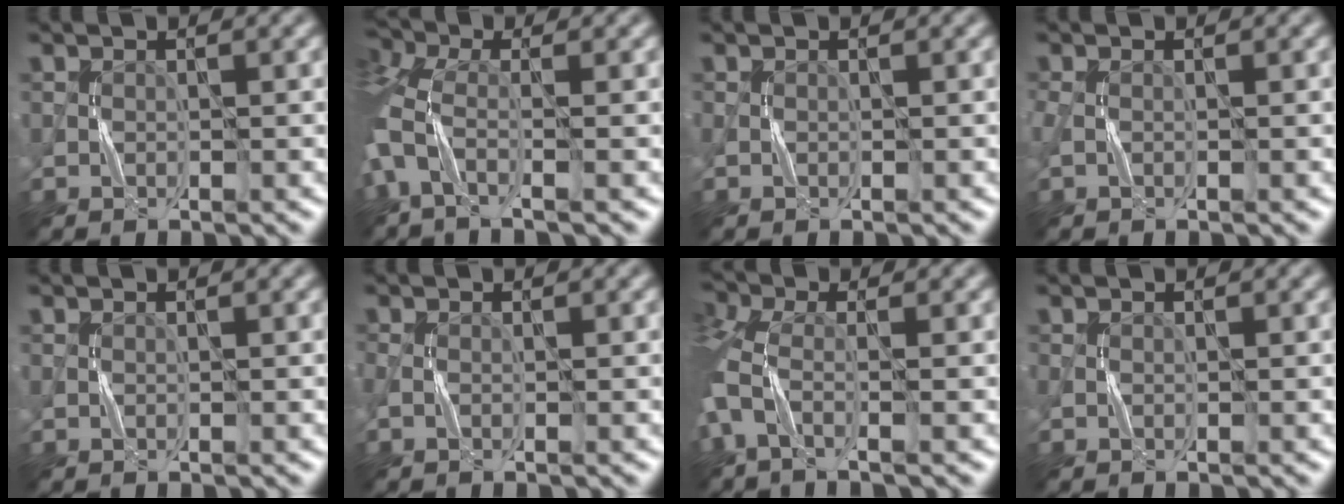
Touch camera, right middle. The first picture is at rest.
{"total": 5.0, "force": [-0.8, 2.3, 4.4], "torque": [-0.107, -0.005, -0.028]}
{"total": 0.0}
{"total": 1.0, "force": [0.1, 0.6, 0.8], "torque": [-0.020, 0.006, -0.002]}
{"total": 0.0}
{"total": 0.6, "force": [-0.1, 0.3, 0.5], "torque": [-0.012, 0.002, -0.005]}
{"total": 4.0, "force": [-0.2, 1.8, 3.6], "torque": [-0.085, -0.004, -0.017]}
{"total": 0.0}